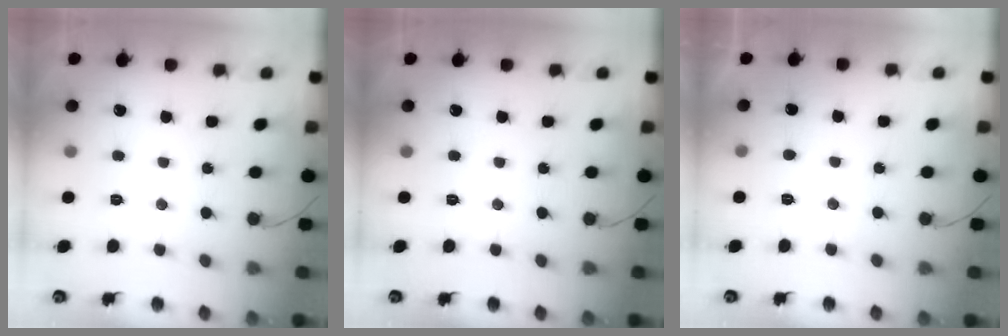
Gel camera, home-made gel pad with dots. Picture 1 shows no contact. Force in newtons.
{"total": 0.0}
{"total": 2.3, "press": 2.3, "slide": 0.1}